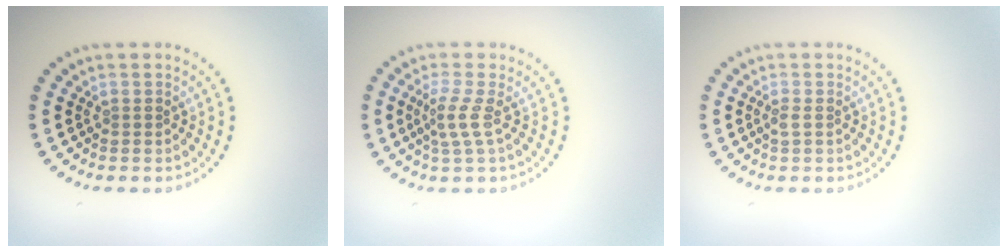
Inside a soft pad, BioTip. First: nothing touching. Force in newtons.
{"total": 2.2, "press": 1.5, "slide": 1.5}
{"total": 0.9, "press": 0.8, "slide": 0.4}